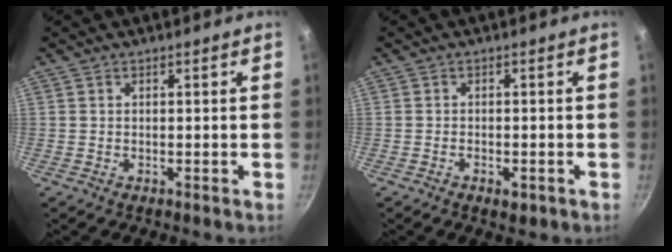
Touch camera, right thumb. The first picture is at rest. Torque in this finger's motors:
{"motor_torque": [0.02, 0.08, 0.00, 0.55, -0.03]}